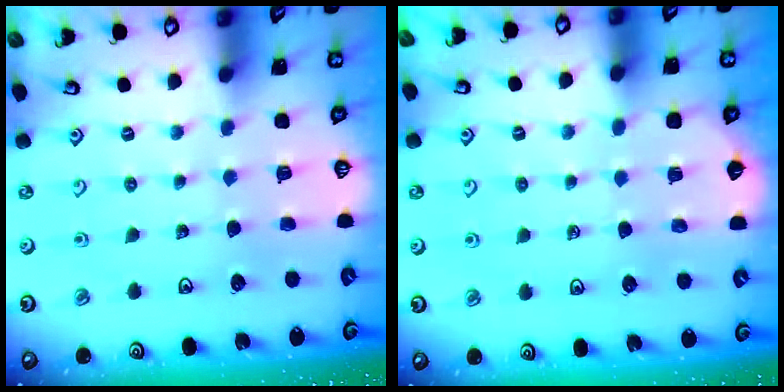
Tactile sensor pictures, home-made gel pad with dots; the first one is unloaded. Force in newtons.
{"total": 2.3, "press": 2.2, "slide": 0.4}